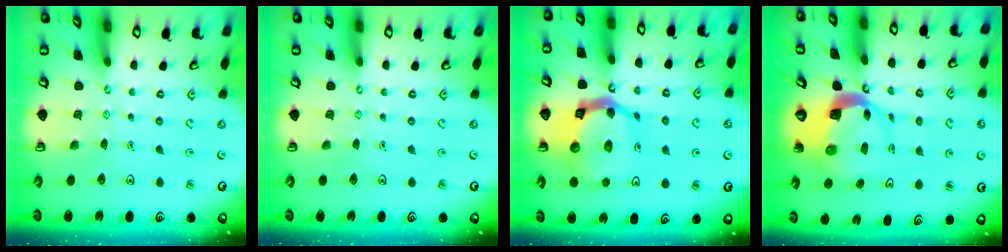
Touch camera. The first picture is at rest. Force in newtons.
{"total": 0.0}
{"total": 18.6, "press": 18.5, "slide": 2.2}
{"total": 6.8, "press": 6.7, "slide": 0.9}